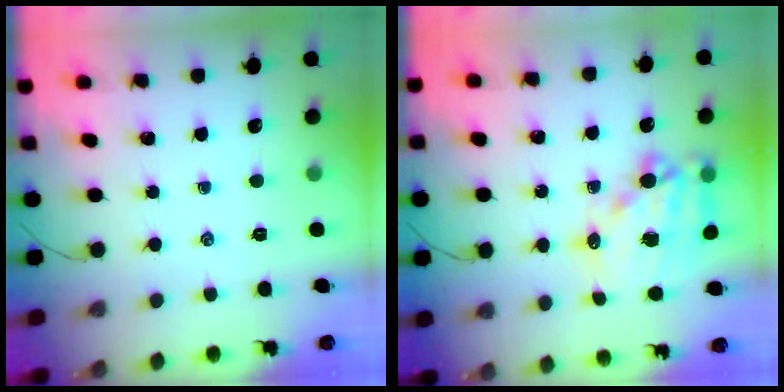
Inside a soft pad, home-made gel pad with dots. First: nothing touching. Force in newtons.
{"total": 16.4, "press": 16.1, "slide": 3.3}